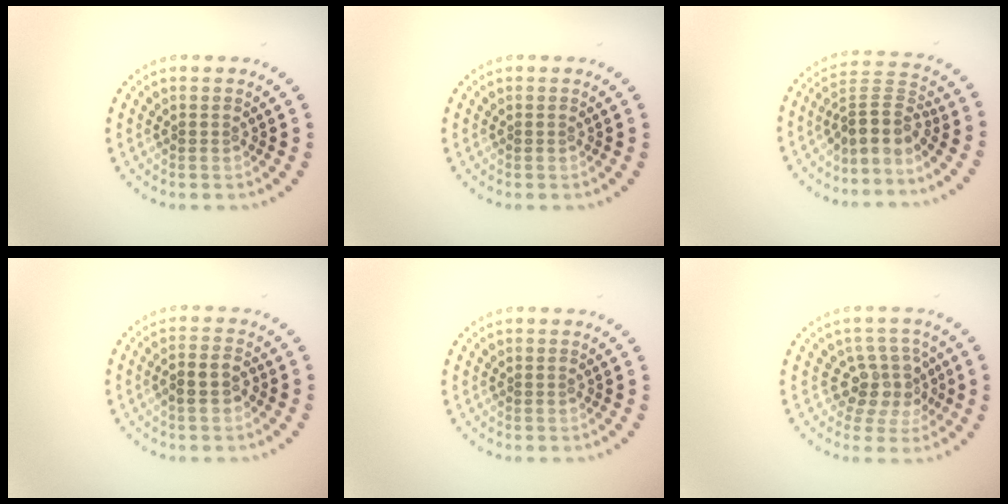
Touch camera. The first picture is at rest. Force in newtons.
{"total": 0.0}
{"total": 3.4, "press": 2.4, "slide": 2.4}
{"total": 2.4, "press": 2.2, "slide": 0.8}
{"total": 0.0}
{"total": 3.7, "press": 2.9, "slide": 2.4}